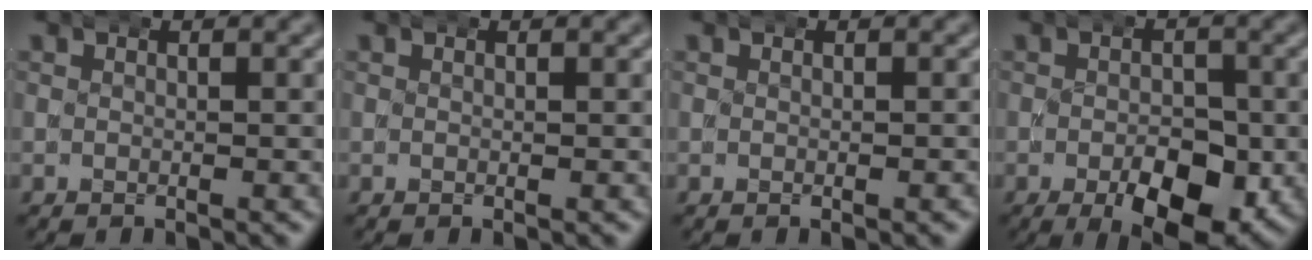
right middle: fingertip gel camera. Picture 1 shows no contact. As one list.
[{"total": 0.0}, {"total": 0.0}, {"total": 8.2, "force": [-3.0, 4.1, 6.4], "torque": [-0.093, -0.027, -0.036]}]